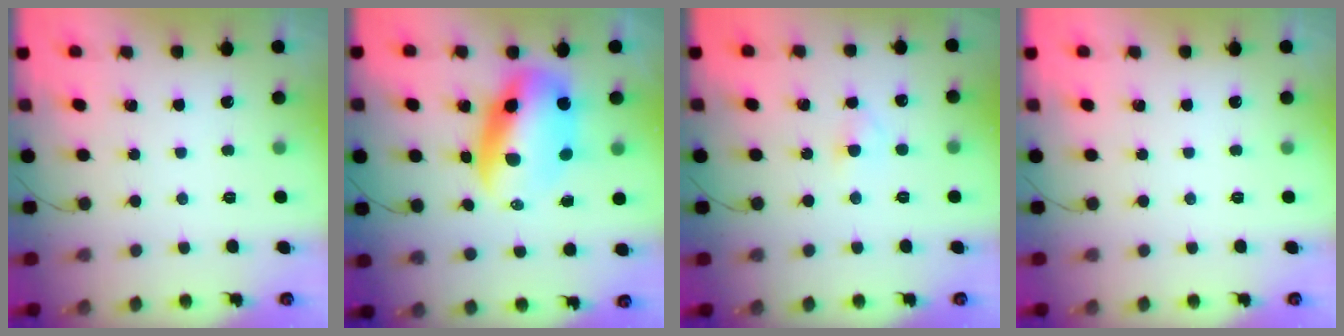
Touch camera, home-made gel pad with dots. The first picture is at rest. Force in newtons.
{"total": 13.7, "press": 13.2, "slide": 3.6}
{"total": 2.5, "press": 2.3, "slide": 1.0}
{"total": 0.0}